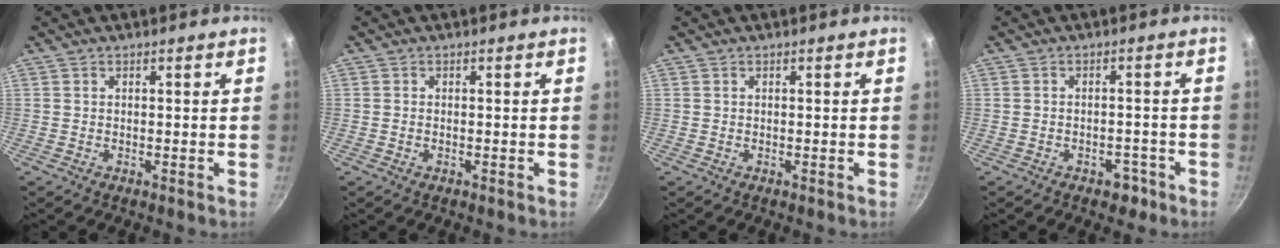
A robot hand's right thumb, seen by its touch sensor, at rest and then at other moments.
{"total": 0.5, "force": [-0.2, 0.3, 0.4], "torque": [-0.012, 0.003, -0.002]}
{"total": 0.0}
{"total": 3.4, "force": [-2.1, 2.1, 1.5], "torque": [-0.008, 0.016, -0.025]}